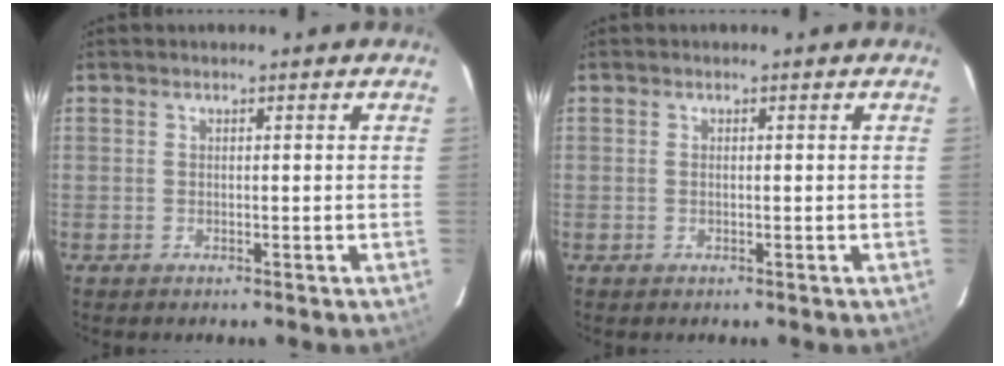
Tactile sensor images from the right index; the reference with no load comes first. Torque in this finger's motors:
{"motor_torque": [-0.11, 0.07, -0.03, 0.00]}